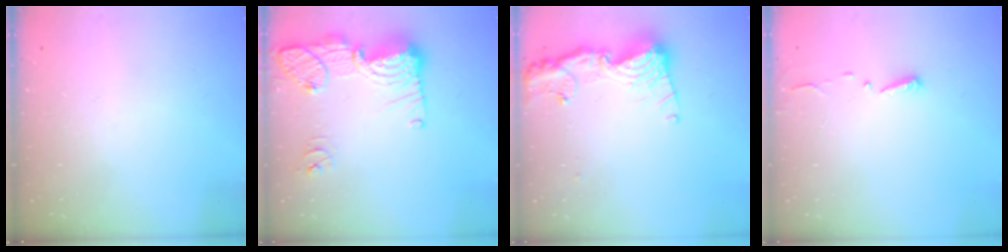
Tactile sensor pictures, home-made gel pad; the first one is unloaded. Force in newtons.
{"total": 17.6, "press": 17.3, "slide": 3.3}
{"total": 14.4, "press": 14.3, "slide": 1.9}
{"total": 3.0, "press": 2.9, "slide": 0.3}